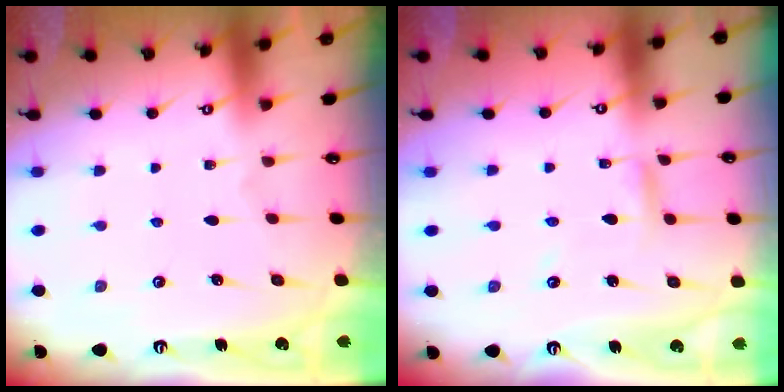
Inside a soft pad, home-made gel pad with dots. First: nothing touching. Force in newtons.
{"total": 3.2, "press": 3.2, "slide": 0.2}